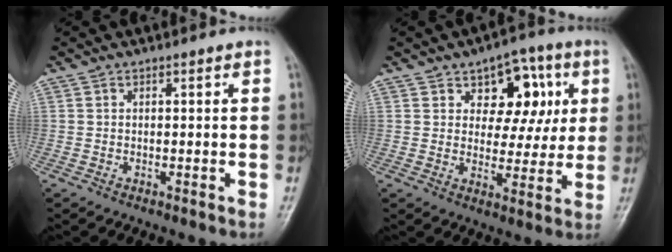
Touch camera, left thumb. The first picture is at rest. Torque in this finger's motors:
{"motor_torque": [0.27, -0.01, 0.02, -0.09, -0.01]}